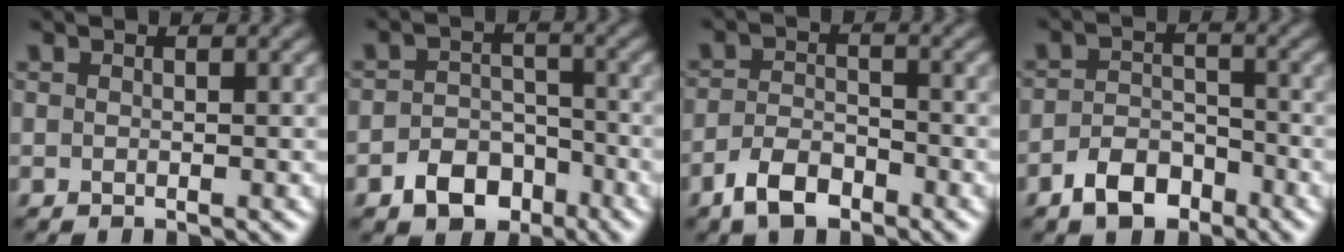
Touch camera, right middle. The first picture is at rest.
{"total": 4.4, "force": [-2.5, 3.0, 2.0], "torque": [-0.030, -0.002, -0.043]}
{"total": 3.7, "force": [-2.5, 1.8, 2.1], "torque": [-0.041, 0.001, -0.055]}
{"total": 4.0, "force": [-2.6, 2.3, 1.9], "torque": [-0.034, 0.002, -0.052]}